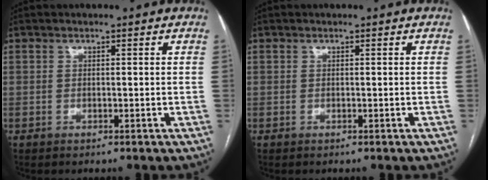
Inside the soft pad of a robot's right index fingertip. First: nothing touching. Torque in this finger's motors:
{"motor_torque": [-0.10, -0.08, 0.00, 0.01]}